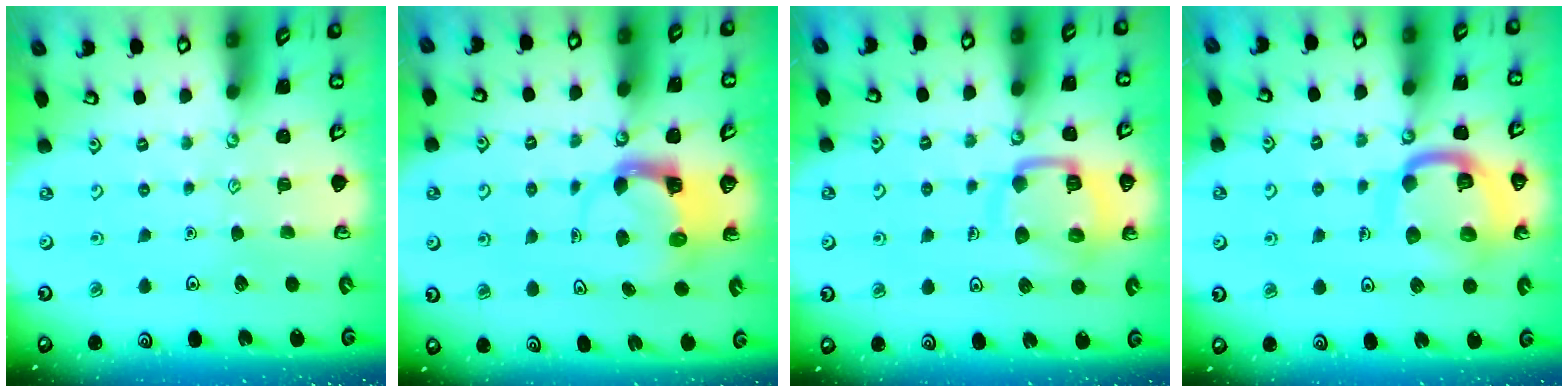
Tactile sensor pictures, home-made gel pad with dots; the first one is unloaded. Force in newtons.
{"total": 3.6, "press": 3.6, "slide": 0.4}
{"total": 16.5, "press": 16.5, "slide": 1.6}
{"total": 14.5, "press": 14.4, "slide": 1.6}